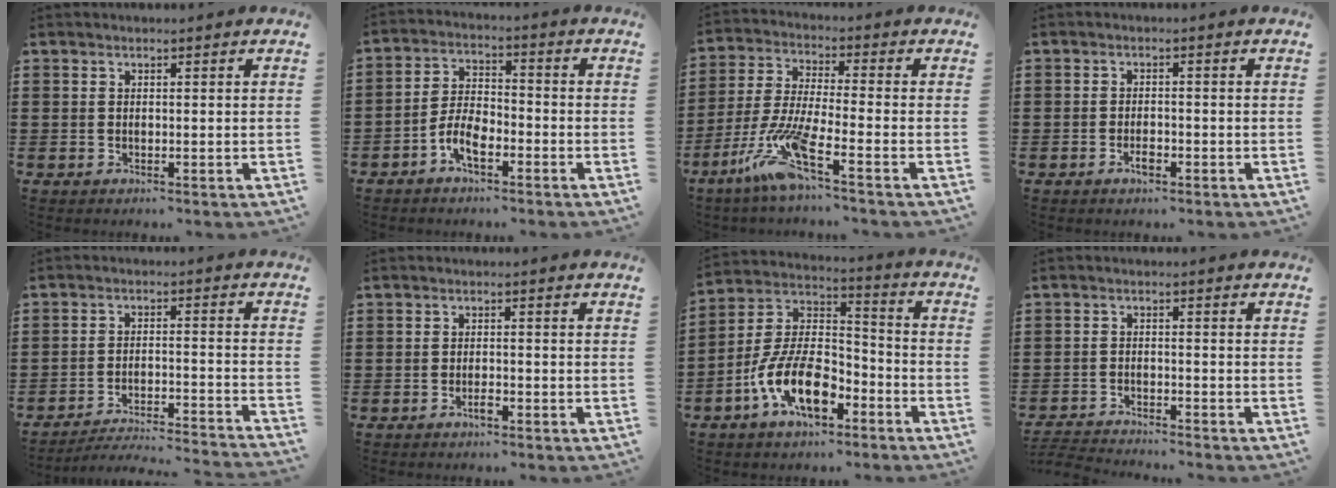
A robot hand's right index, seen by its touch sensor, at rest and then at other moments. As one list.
[{"total": 5.5, "force": [-3.2, 2.4, 3.8], "torque": [-0.092, 0.006, -0.067]}, {"total": 10.2, "force": [-6.4, 0.7, 7.9], "torque": [-0.196, -0.022, -0.134]}, {"total": 2.2, "force": [-1.1, 0.8, 1.7], "torque": [-0.031, 0.001, -0.020]}, {"total": 3.9, "force": [-3.7, -0.3, 1.1], "torque": [-0.034, -0.013, -0.082]}, {"total": 2.0, "force": [-1.2, 0.5, 1.4], "torque": [-0.027, 0.000, -0.022]}, {"total": 11.7, "force": [-6.2, 5.1, 8.6], "torque": [-0.201, -0.004, -0.121]}, {"total": 2.9, "force": [-2.9, -0.2, -0.1], "torque": [-0.002, -0.003, -0.063]}]